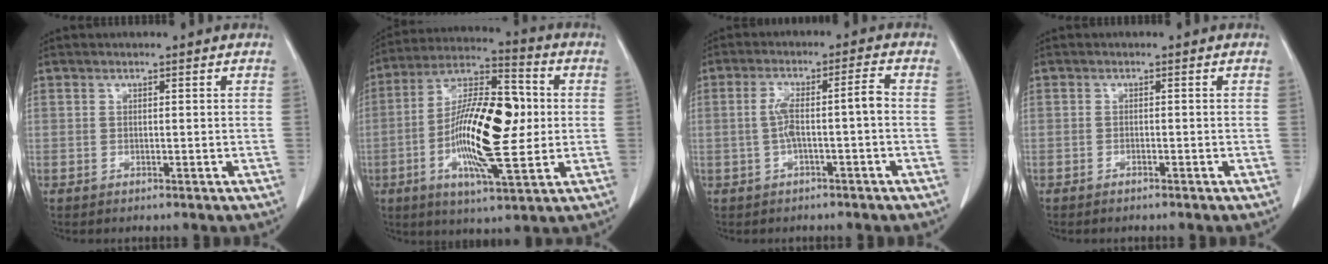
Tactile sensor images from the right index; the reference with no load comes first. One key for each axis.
{"total": 17.9, "fx": -1.2, "fy": 4.7, "fz": 17.2, "tx": -0.320, "ty": 0.010, "tz": -0.027}
{"total": 5.5, "fx": -0.7, "fy": 0.6, "fz": 5.4, "tx": -0.106, "ty": 0.026, "tz": -0.009}
{"total": 0.6, "fx": -0.5, "fy": 0.0, "fz": 0.2, "tx": -0.010, "ty": -0.001, "tz": -0.010}